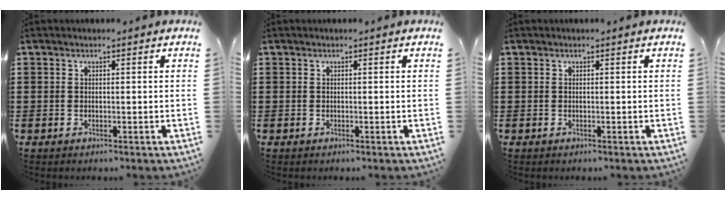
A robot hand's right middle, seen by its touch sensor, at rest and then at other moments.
{"total": 0.0}
{"total": 0.0}